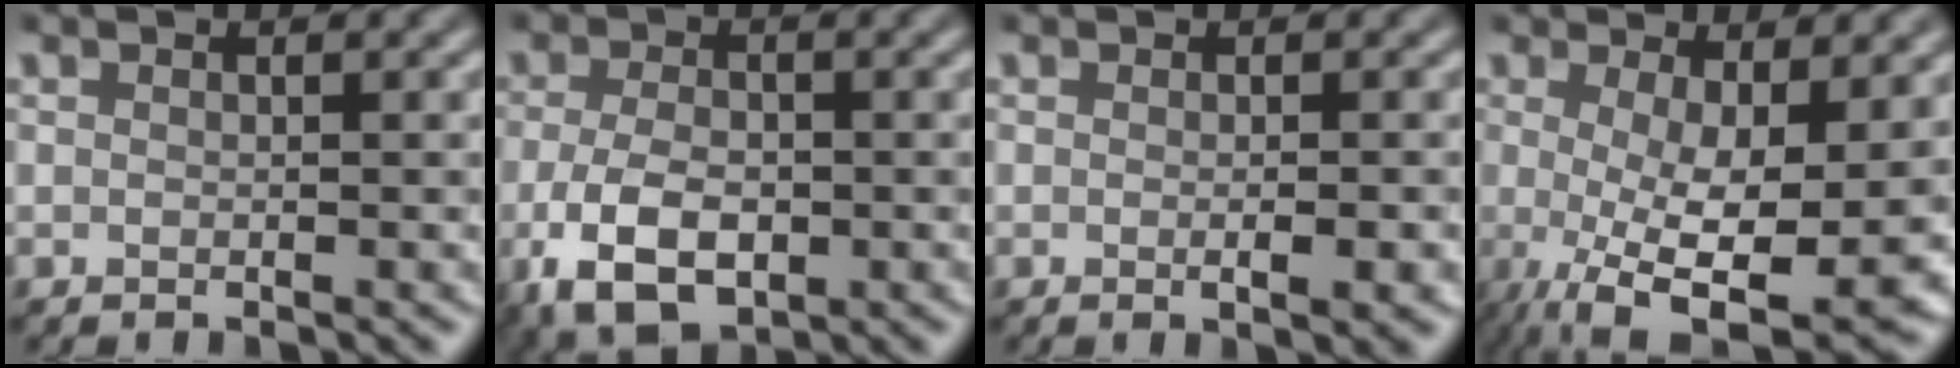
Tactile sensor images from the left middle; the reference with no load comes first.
{"total": 5.8, "force": [-2.1, 3.3, 4.4], "torque": [-0.096, -0.009, -0.039]}
{"total": 2.0, "force": [-0.3, 0.5, 2.0], "torque": [-0.022, 0.000, -0.006]}
{"total": 10.4, "force": [-1.1, 3.4, 9.8], "torque": [-0.156, -0.017, -0.012]}